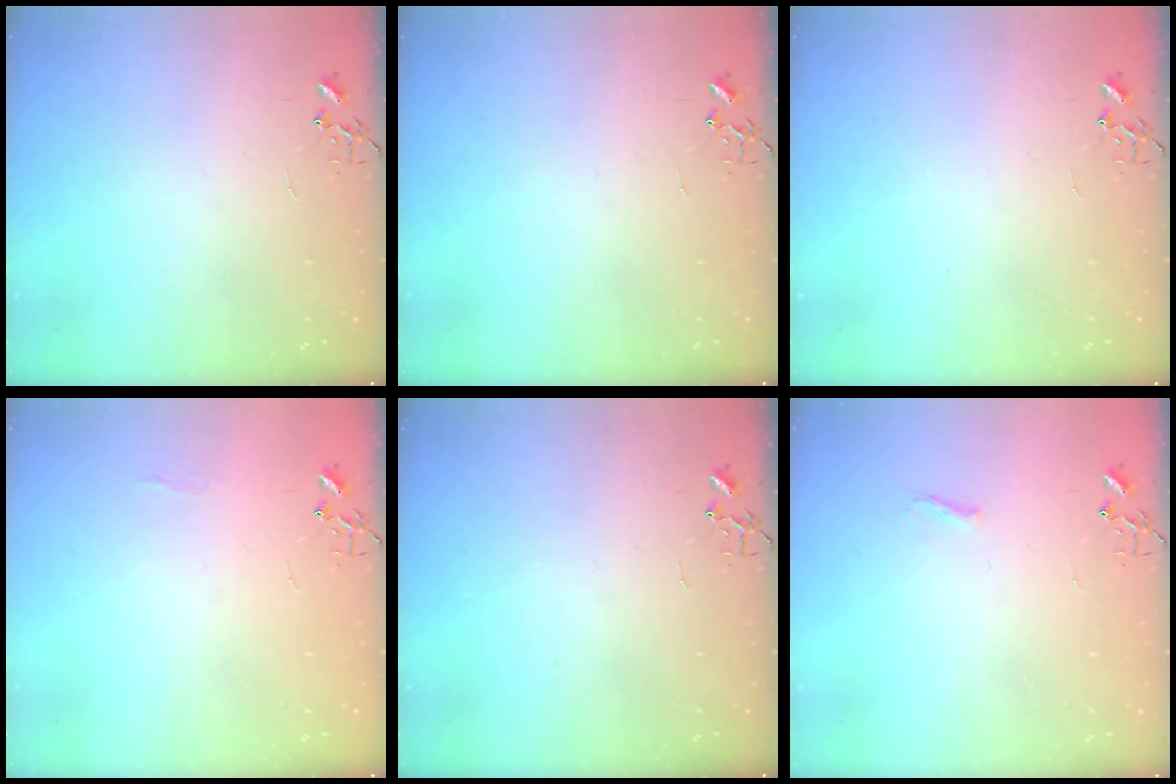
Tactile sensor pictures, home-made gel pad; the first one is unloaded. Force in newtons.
{"total": 0.0}
{"total": 0.0}
{"total": 4.4, "press": 4.4, "slide": 0.6}
{"total": 0.0}
{"total": 4.3, "press": 4.3, "slide": 0.4}